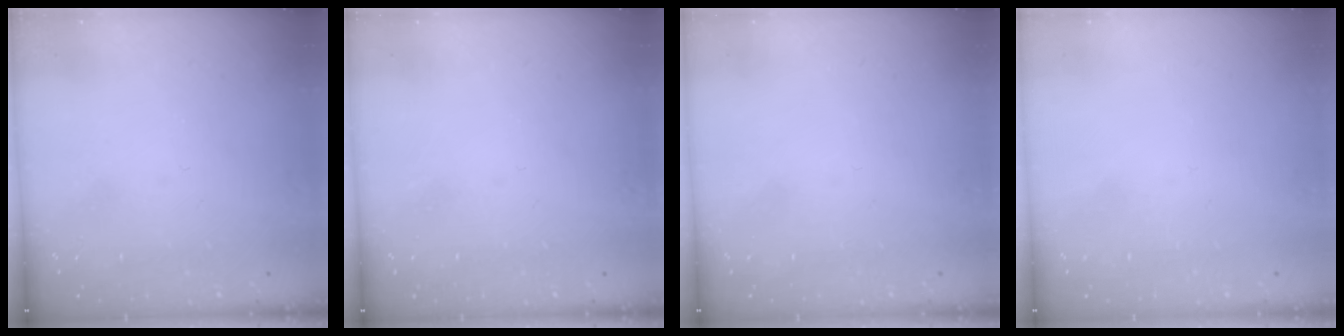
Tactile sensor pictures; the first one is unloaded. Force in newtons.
{"total": 0.0}
{"total": 1.5, "press": 1.5, "slide": 0.1}
{"total": 1.8, "press": 1.8, "slide": 0.1}